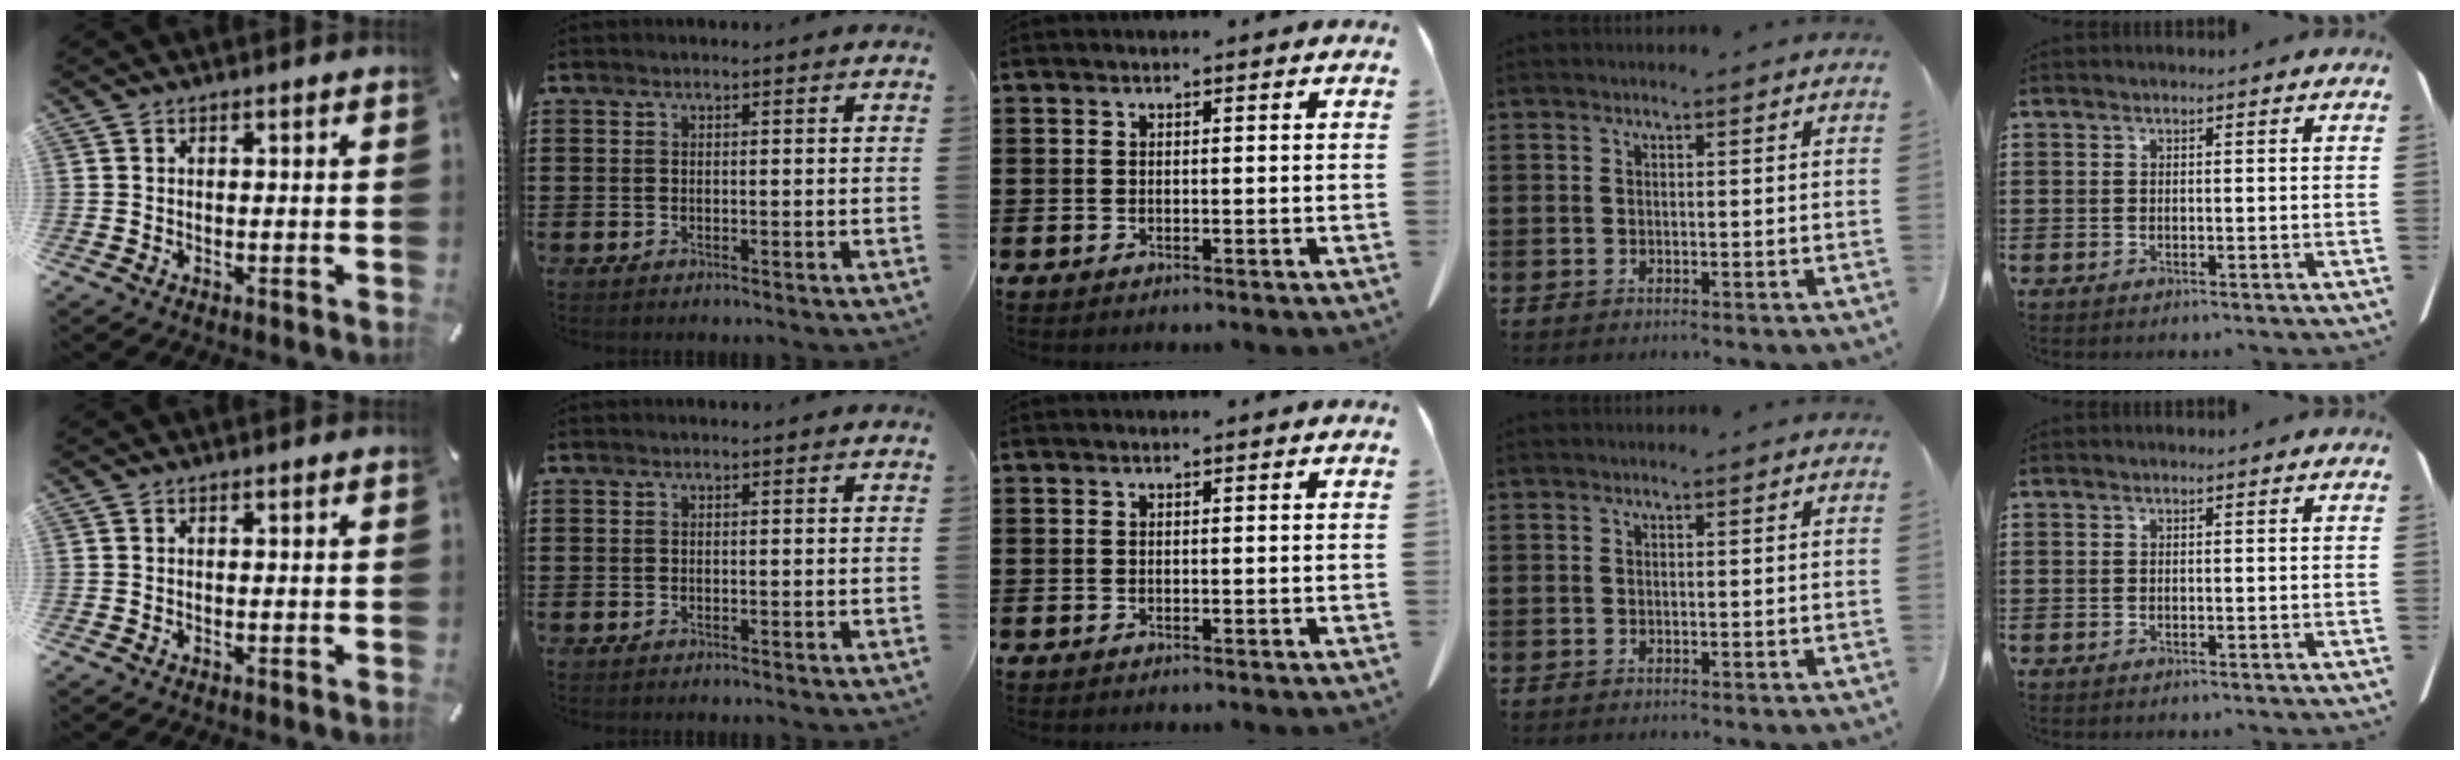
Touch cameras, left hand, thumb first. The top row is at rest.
{}